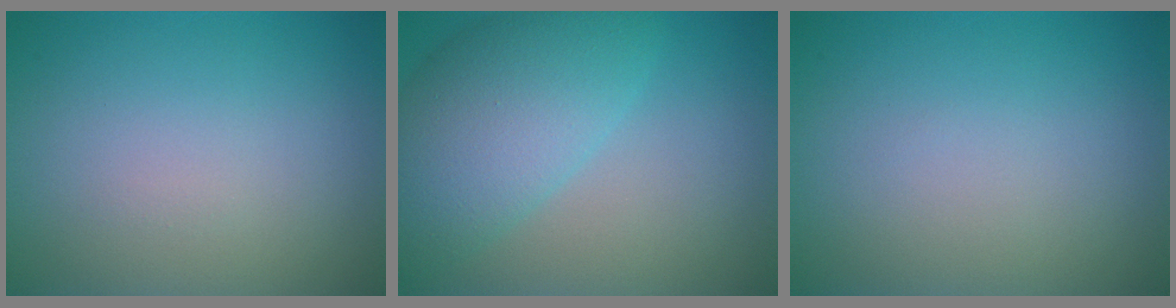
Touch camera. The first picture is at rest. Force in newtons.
{"total": 5.5, "press": 5.5, "slide": 0.4}
{"total": 0.0}